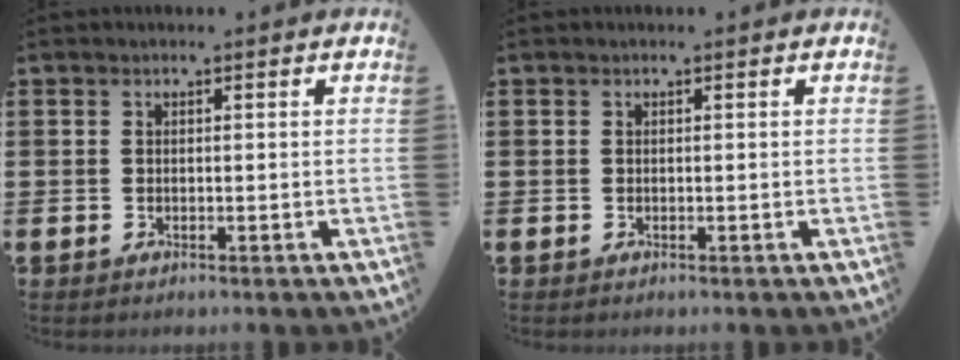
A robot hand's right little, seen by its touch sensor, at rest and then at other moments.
{"total": 0.0}